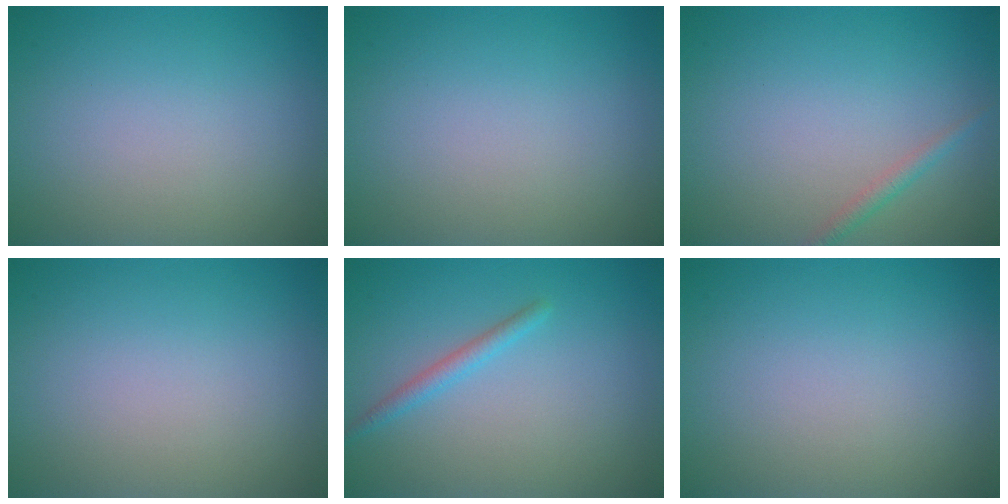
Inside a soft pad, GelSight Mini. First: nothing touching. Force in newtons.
{"total": 0.0}
{"total": 1.2, "press": 1.2, "slide": 0.0}
{"total": 0.0}
{"total": 1.5, "press": 1.5, "slide": 0.1}
{"total": 0.0}